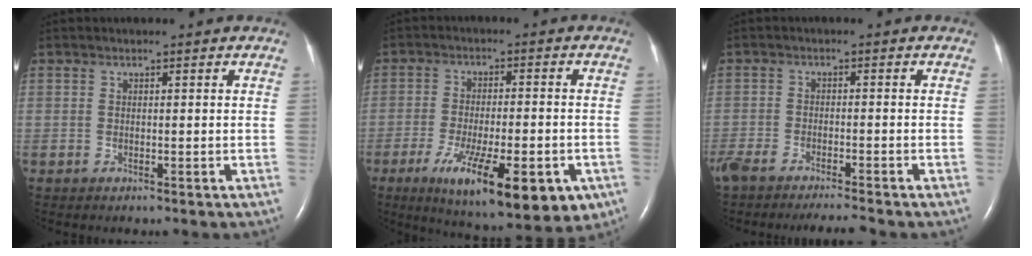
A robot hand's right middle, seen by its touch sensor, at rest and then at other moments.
{"total": 17.0, "force": [-8.2, 4.6, 14.2], "torque": [-0.194, -0.029, -0.116]}
{"total": 8.3, "force": [-7.3, 0.7, 3.8], "torque": [-0.070, -0.014, -0.123]}